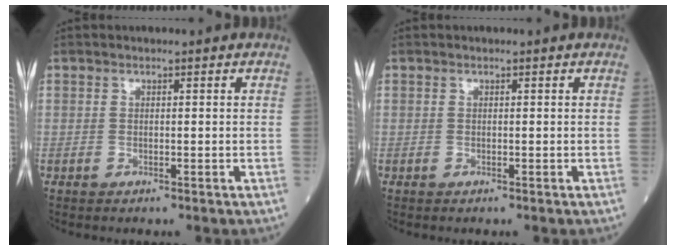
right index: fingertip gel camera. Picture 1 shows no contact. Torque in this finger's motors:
{"motor_torque": [0.02, -0.02, 0.00, -0.01]}